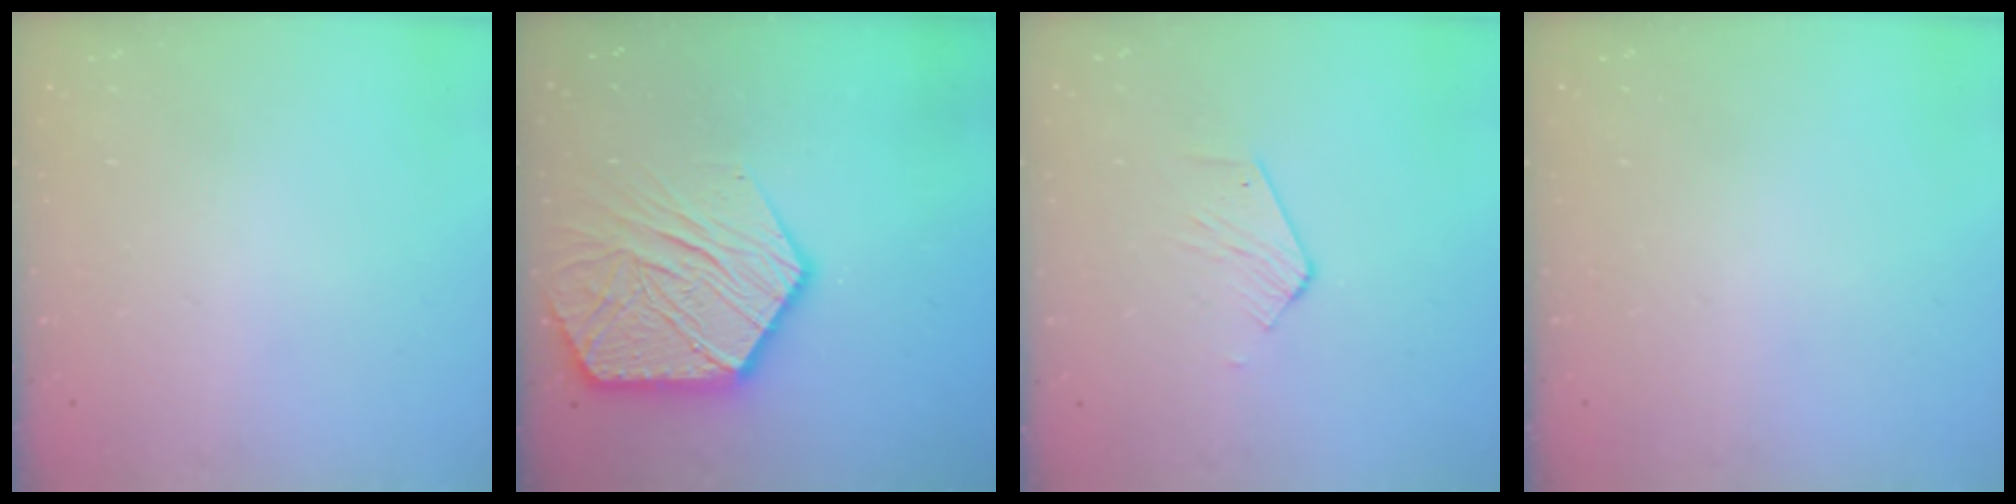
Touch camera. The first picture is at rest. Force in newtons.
{"total": 16.8, "press": 16.8, "slide": 1.3}
{"total": 4.1, "press": 4.0, "slide": 0.2}
{"total": 0.0}